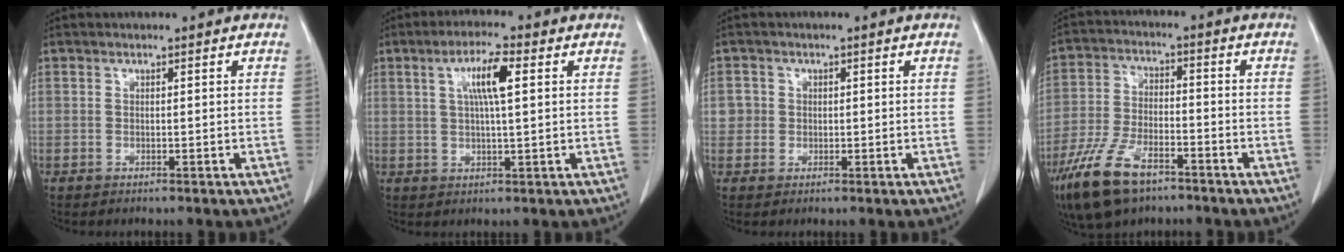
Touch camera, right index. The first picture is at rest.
{"total": 6.5, "force": [1.9, 1.0, 6.2], "torque": [-0.115, 0.009, 0.035]}
{"total": 2.9, "force": [0.2, 2.9, 0.4], "torque": [0.004, 0.013, 0.006]}
{"total": 12.5, "force": [-8.0, 4.9, 8.3], "torque": [-0.176, -0.012, -0.146]}